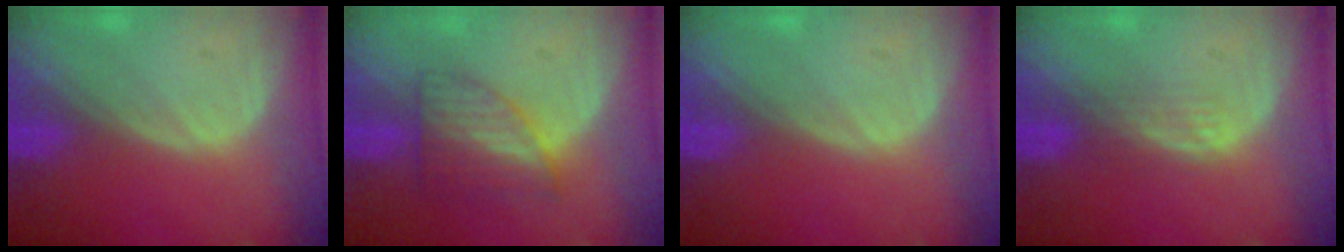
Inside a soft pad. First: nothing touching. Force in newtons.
{"total": 6.4, "press": 5.7, "slide": 3.0}
{"total": 0.0}
{"total": 2.4, "press": 2.3, "slide": 0.4}